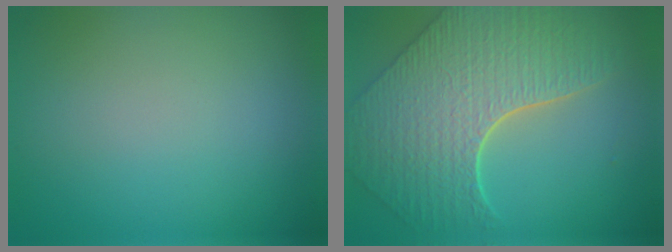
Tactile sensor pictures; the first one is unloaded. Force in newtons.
{"total": 8.4, "press": 6.3, "slide": 5.6}